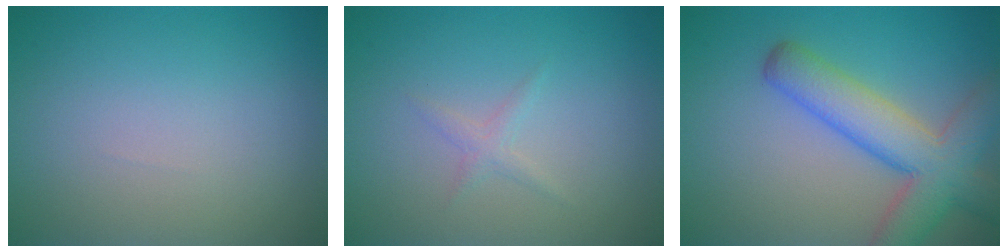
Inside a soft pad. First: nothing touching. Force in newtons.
{"total": 1.0, "press": 1.0, "slide": 0.1}
{"total": 7.2, "press": 7.2, "slide": 0.3}